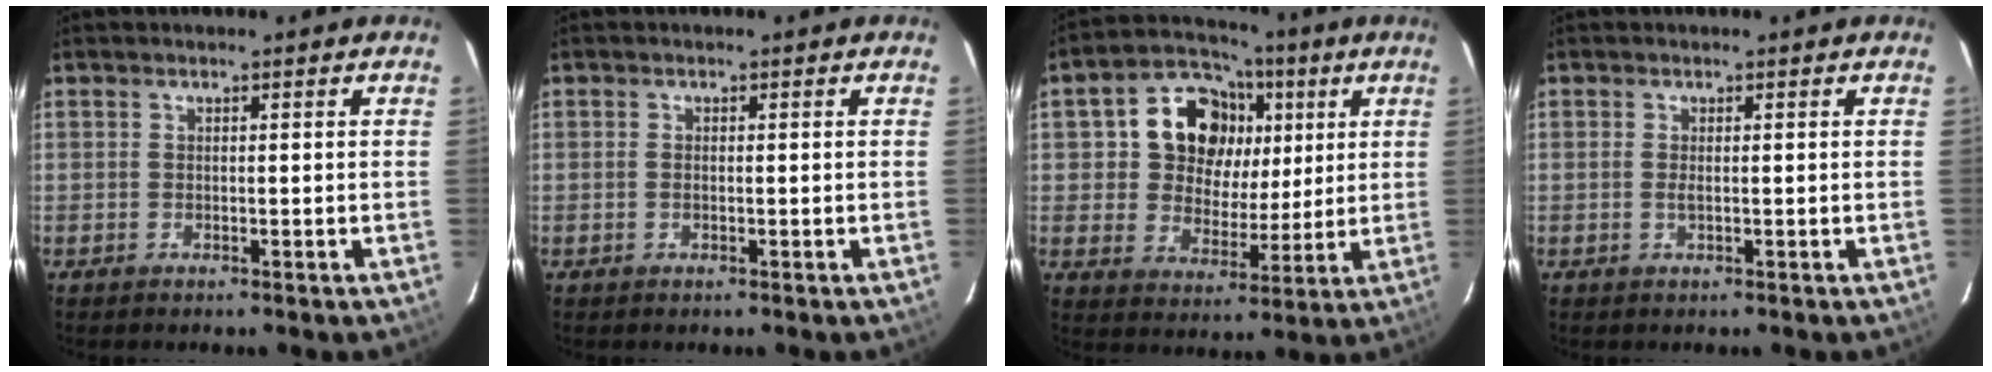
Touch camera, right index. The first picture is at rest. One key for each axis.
{"total": 0.7, "fx": -0.1, "fy": 0.4, "fz": 0.6, "tx": -0.013, "ty": 0.000, "tz": -0.003}
{"total": 14.5, "fx": 4.4, "fy": 11.8, "fz": 7.2, "tx": -0.162, "ty": 0.038, "tz": 0.078}
{"total": 1.0, "fx": -0.1, "fy": 0.1, "fz": 1.0, "tx": -0.021, "ty": -0.001, "tz": -0.002}